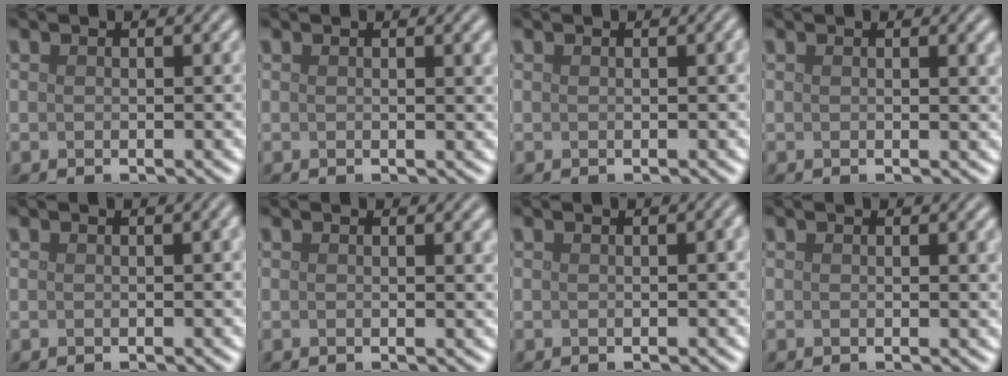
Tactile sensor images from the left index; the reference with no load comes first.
{"total": 1.9, "force": [0.6, 0.6, 1.7], "torque": [-0.013, 0.005, 0.007]}
{"total": 0.8, "force": [0.1, 0.1, 0.8], "torque": [-0.009, 0.005, 0.001]}
{"total": 1.6, "force": [0.6, 0.5, 1.4], "torque": [-0.010, 0.004, 0.006]}
{"total": 1.0, "force": [0.1, 0.2, 0.9], "torque": [-0.012, 0.005, 0.002]}
{"total": 1.4, "force": [0.5, 0.4, 1.2], "torque": [-0.009, 0.003, 0.006]}
{"total": 1.3, "force": [0.1, 0.2, 1.2], "torque": [-0.016, 0.005, 0.002]}
{"total": 1.3, "force": [0.4, 0.4, 1.2], "torque": [-0.012, 0.003, 0.003]}